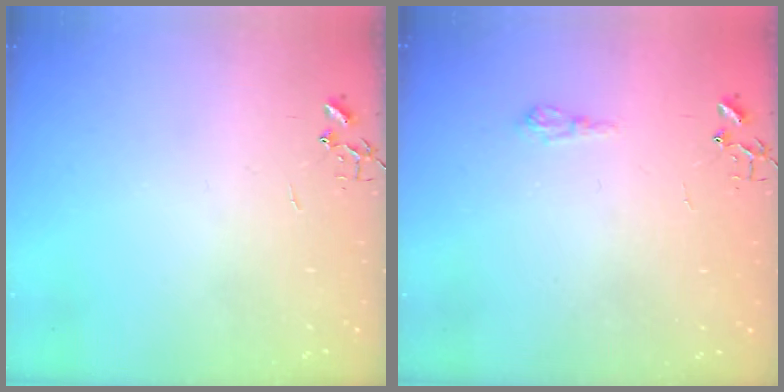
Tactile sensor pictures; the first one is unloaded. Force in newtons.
{"total": 6.1, "press": 6.1, "slide": 0.7}